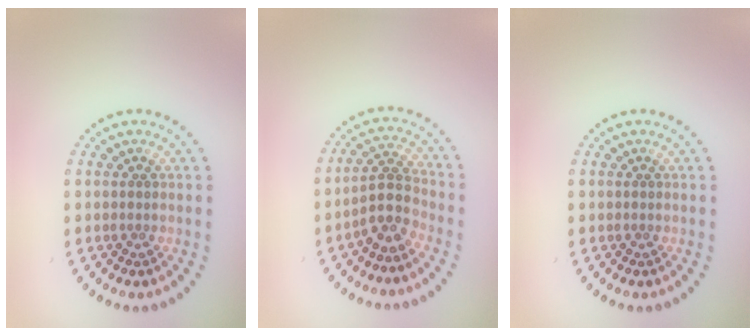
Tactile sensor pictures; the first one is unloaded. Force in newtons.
{"total": 3.0, "press": 2.3, "slide": 1.9}
{"total": 0.0}